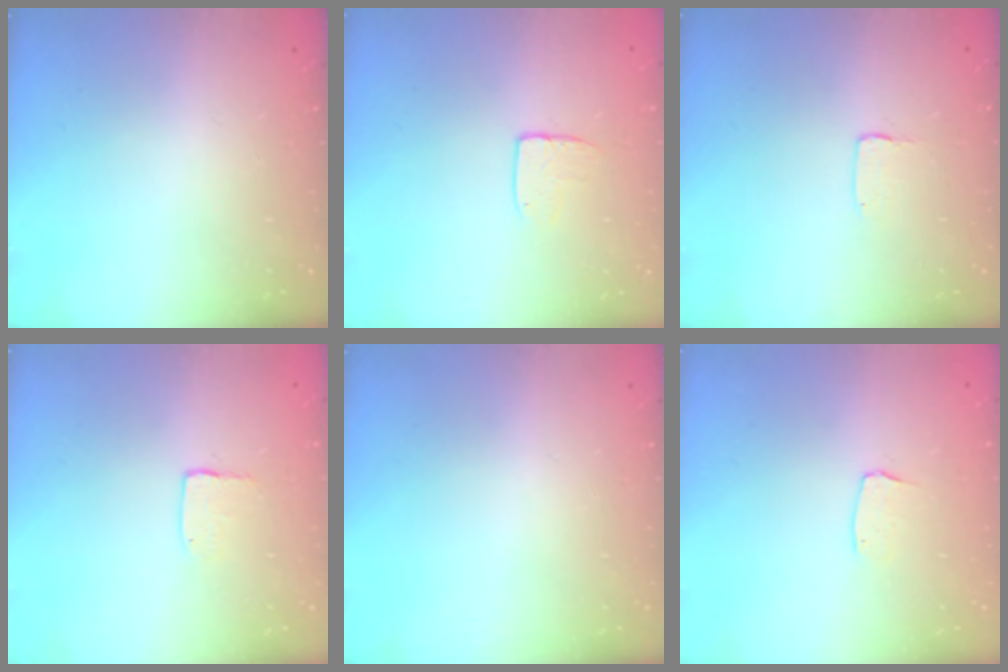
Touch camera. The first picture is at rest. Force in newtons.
{"total": 6.7, "press": 6.7, "slide": 0.5}
{"total": 1.0, "press": 1.0, "slide": 0.1}
{"total": 3.4, "press": 3.4, "slide": 0.2}
{"total": 0.0}
{"total": 3.7, "press": 3.7, "slide": 0.2}